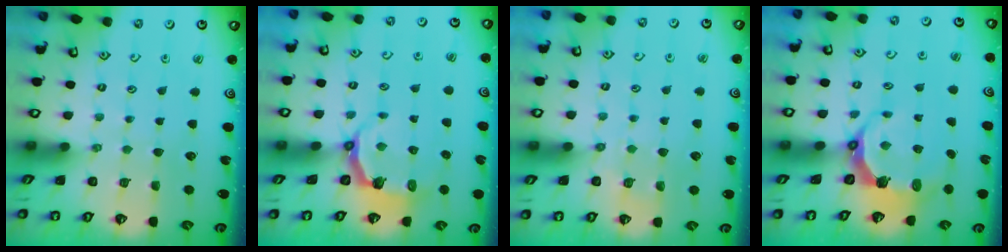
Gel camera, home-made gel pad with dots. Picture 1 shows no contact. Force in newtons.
{"total": 4.2, "press": 2.7, "slide": 3.2}
{"total": 4.9, "press": 4.8, "slide": 1.2}
{"total": 7.4, "press": 5.6, "slide": 4.8}